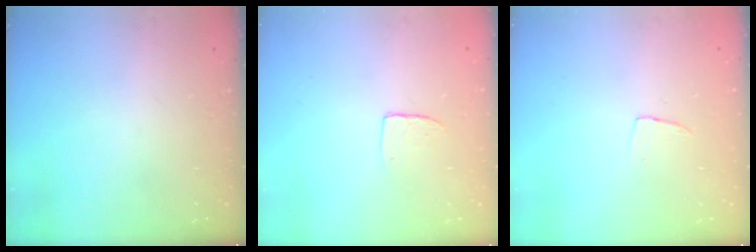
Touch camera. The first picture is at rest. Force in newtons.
{"total": 4.3, "press": 4.3, "slide": 0.3}
{"total": 2.9, "press": 2.9, "slide": 0.1}